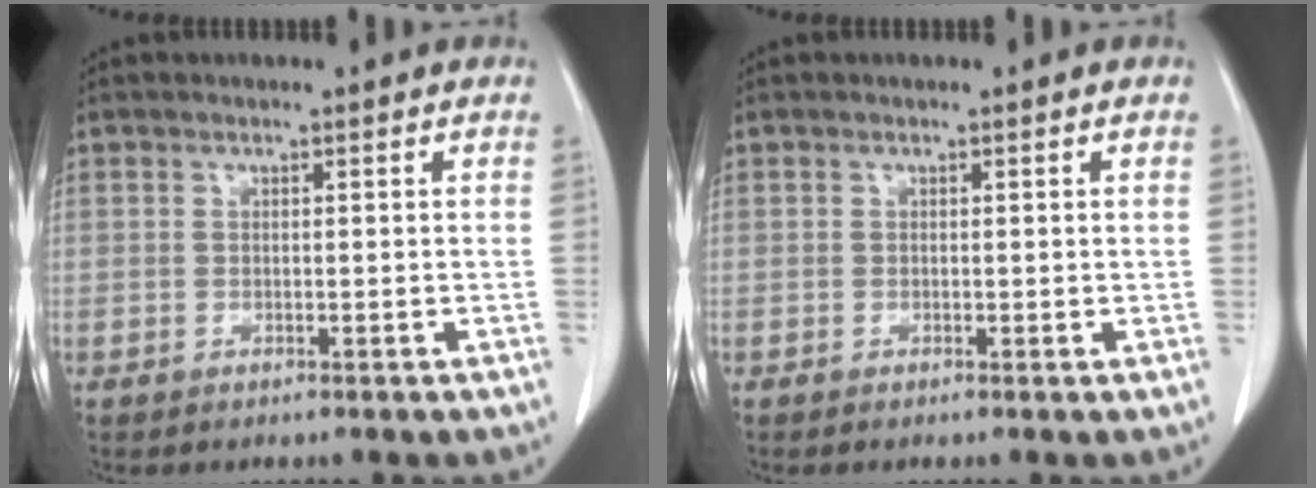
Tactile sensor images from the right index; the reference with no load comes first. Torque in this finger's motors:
{"motor_torque": [0.08, -0.07, 0.01, 0.00]}